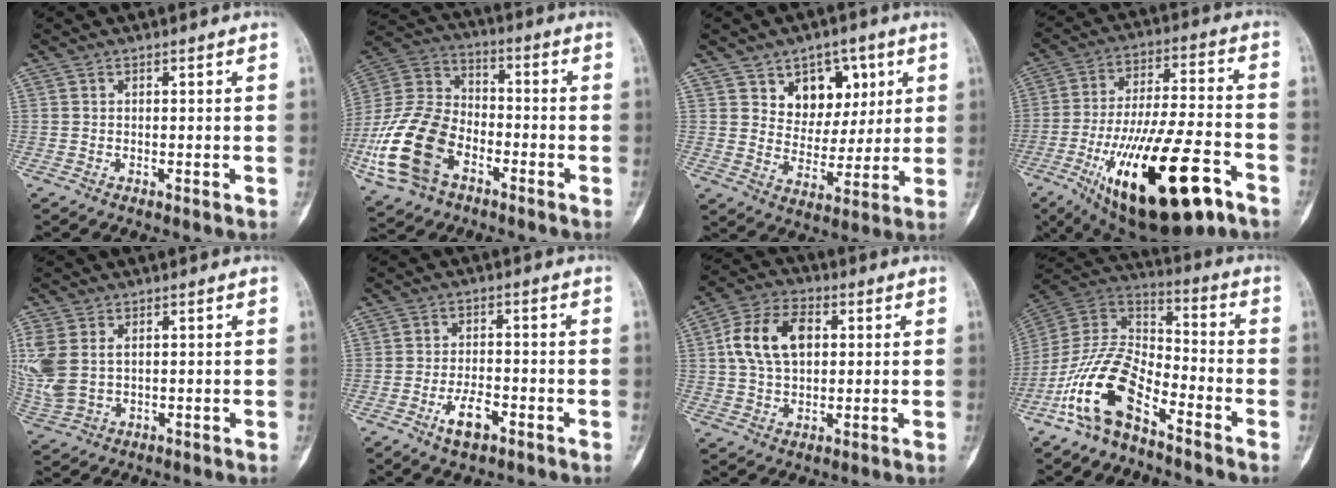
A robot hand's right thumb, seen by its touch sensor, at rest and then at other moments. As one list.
[{"total": 18.9, "force": [-7.2, 12.2, 12.5], "torque": [-0.250, 0.038, -0.140]}, {"total": 10.7, "force": [4.9, 7.9, 5.4], "torque": [-0.033, -0.023, 0.081]}, {"total": 26.4, "force": [-12.0, 8.9, 21.8], "torque": [-0.377, 0.037, -0.183]}, {"total": 10.9, "force": [2.0, 7.5, 7.7], "torque": [-0.209, 0.001, 0.054]}, {"total": 5.3, "force": [-2.8, 2.4, 3.9], "torque": [-0.068, 0.014, -0.047]}, {"total": 11.9, "force": [2.7, 7.6, 8.7], "torque": [-0.152, 0.009, 0.045]}, {"total": 15.5, "force": [-8.8, 7.3, 10.5], "torque": [-0.195, 0.074, -0.176]}]